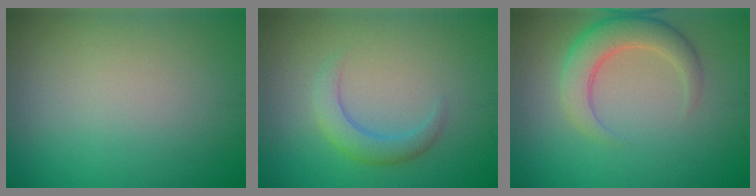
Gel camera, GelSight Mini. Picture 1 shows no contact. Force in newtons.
{"total": 2.4, "press": 2.4, "slide": 0.0}
{"total": 5.4, "press": 5.4, "slide": 0.1}